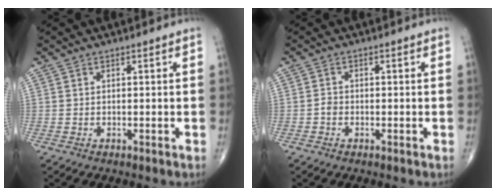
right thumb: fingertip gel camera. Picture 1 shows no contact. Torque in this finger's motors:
{"motor_torque": [0.41, -0.17, 0.24, -0.09, 0.00]}